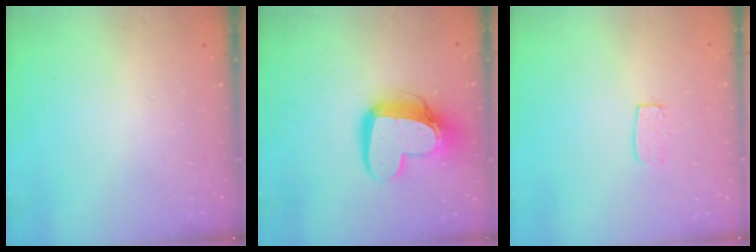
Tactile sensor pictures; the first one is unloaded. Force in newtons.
{"total": 14.7, "press": 14.6, "slide": 1.4}
{"total": 5.1, "press": 5.1, "slide": 0.4}